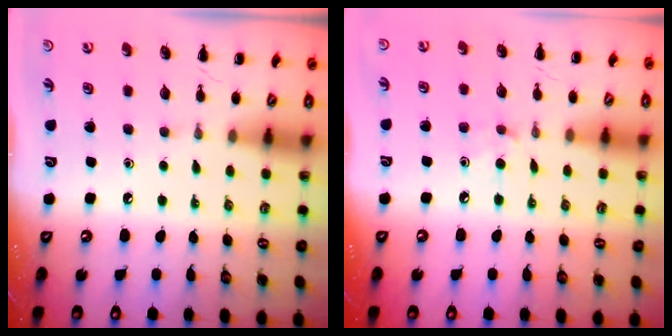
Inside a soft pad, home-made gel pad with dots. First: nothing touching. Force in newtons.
{"total": 5.3, "press": 5.1, "slide": 1.3}